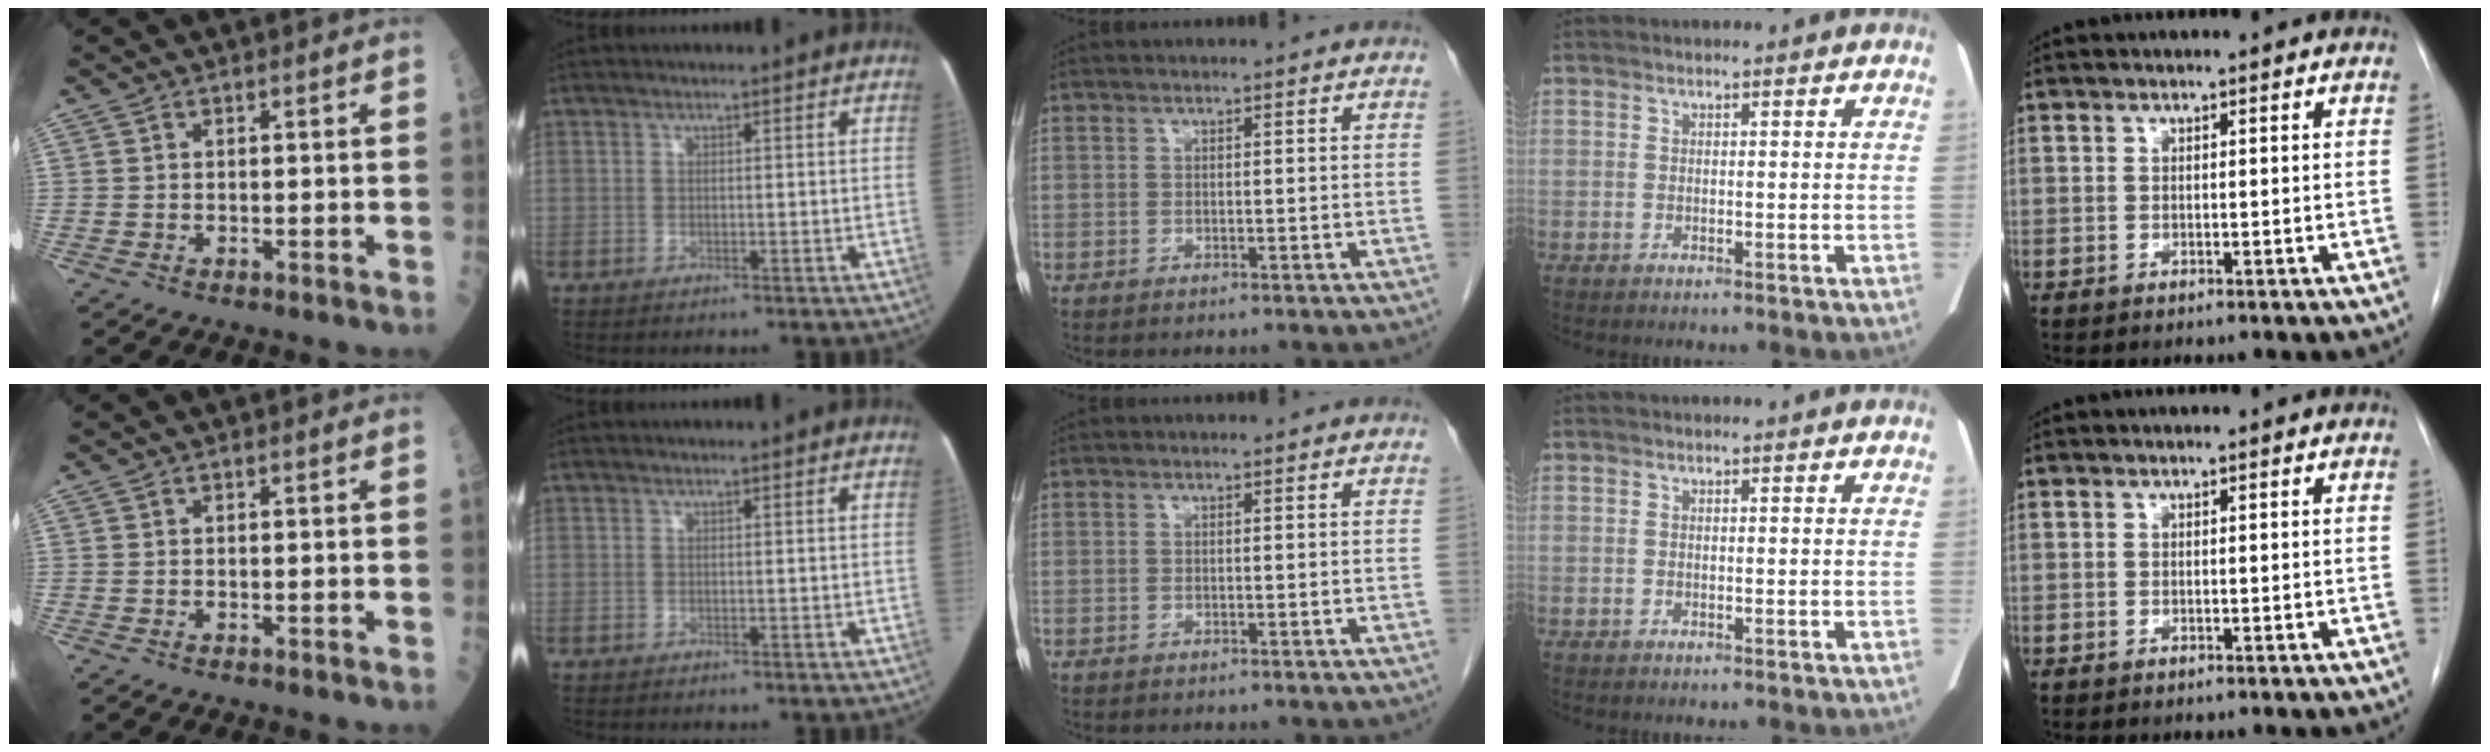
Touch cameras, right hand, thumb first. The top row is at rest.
{}